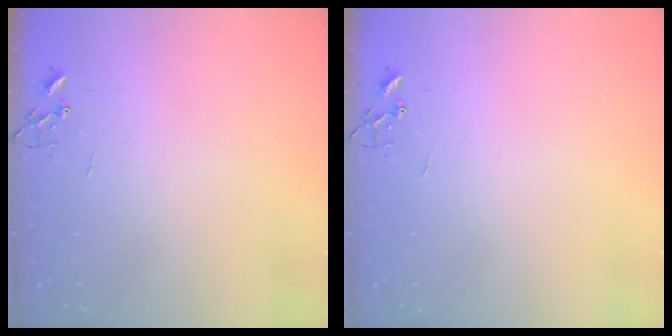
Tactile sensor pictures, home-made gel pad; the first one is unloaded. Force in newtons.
{"total": 0.0}